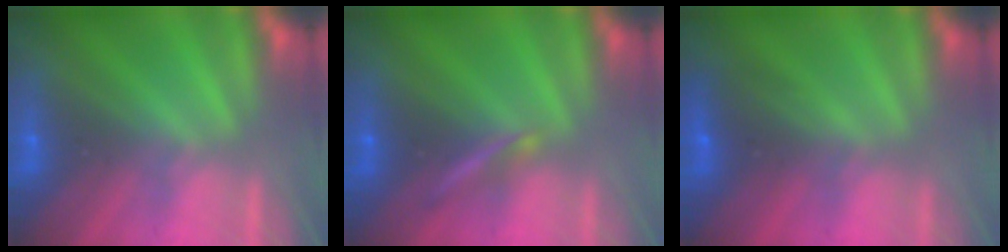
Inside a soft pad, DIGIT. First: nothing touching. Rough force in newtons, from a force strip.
{"total": 2.2}
{"total": 2.6}